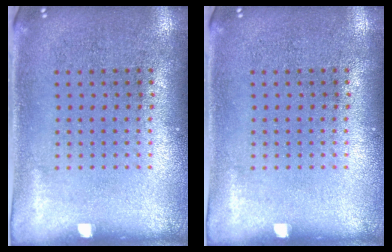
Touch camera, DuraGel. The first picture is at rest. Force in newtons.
{"total": 0.0}